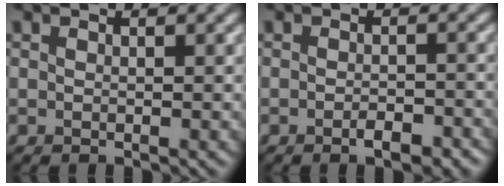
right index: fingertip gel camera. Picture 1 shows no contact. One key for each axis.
{"total": 2.7, "fx": -1.5, "fy": 1.0, "fz": 2.0, "tx": -0.030, "ty": -0.001, "tz": -0.020}